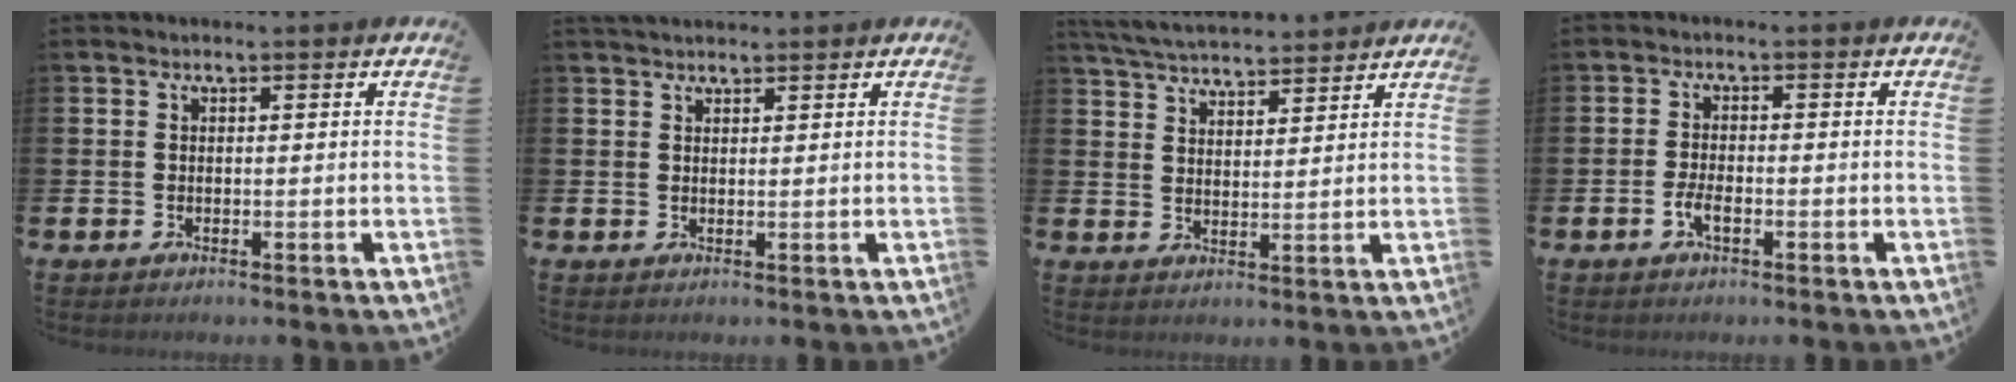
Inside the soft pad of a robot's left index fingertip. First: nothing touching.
{"total": 1.7, "force": [1.7, 0.4, 0.3], "torque": [0.005, -0.003, 0.028]}
{"total": 5.2, "force": [5.1, 0.5, 0.6], "torque": [-0.029, -0.027, 0.092]}
{"total": 2.4, "force": [-1.0, 1.0, 2.0], "torque": [-0.028, -0.001, -0.020]}